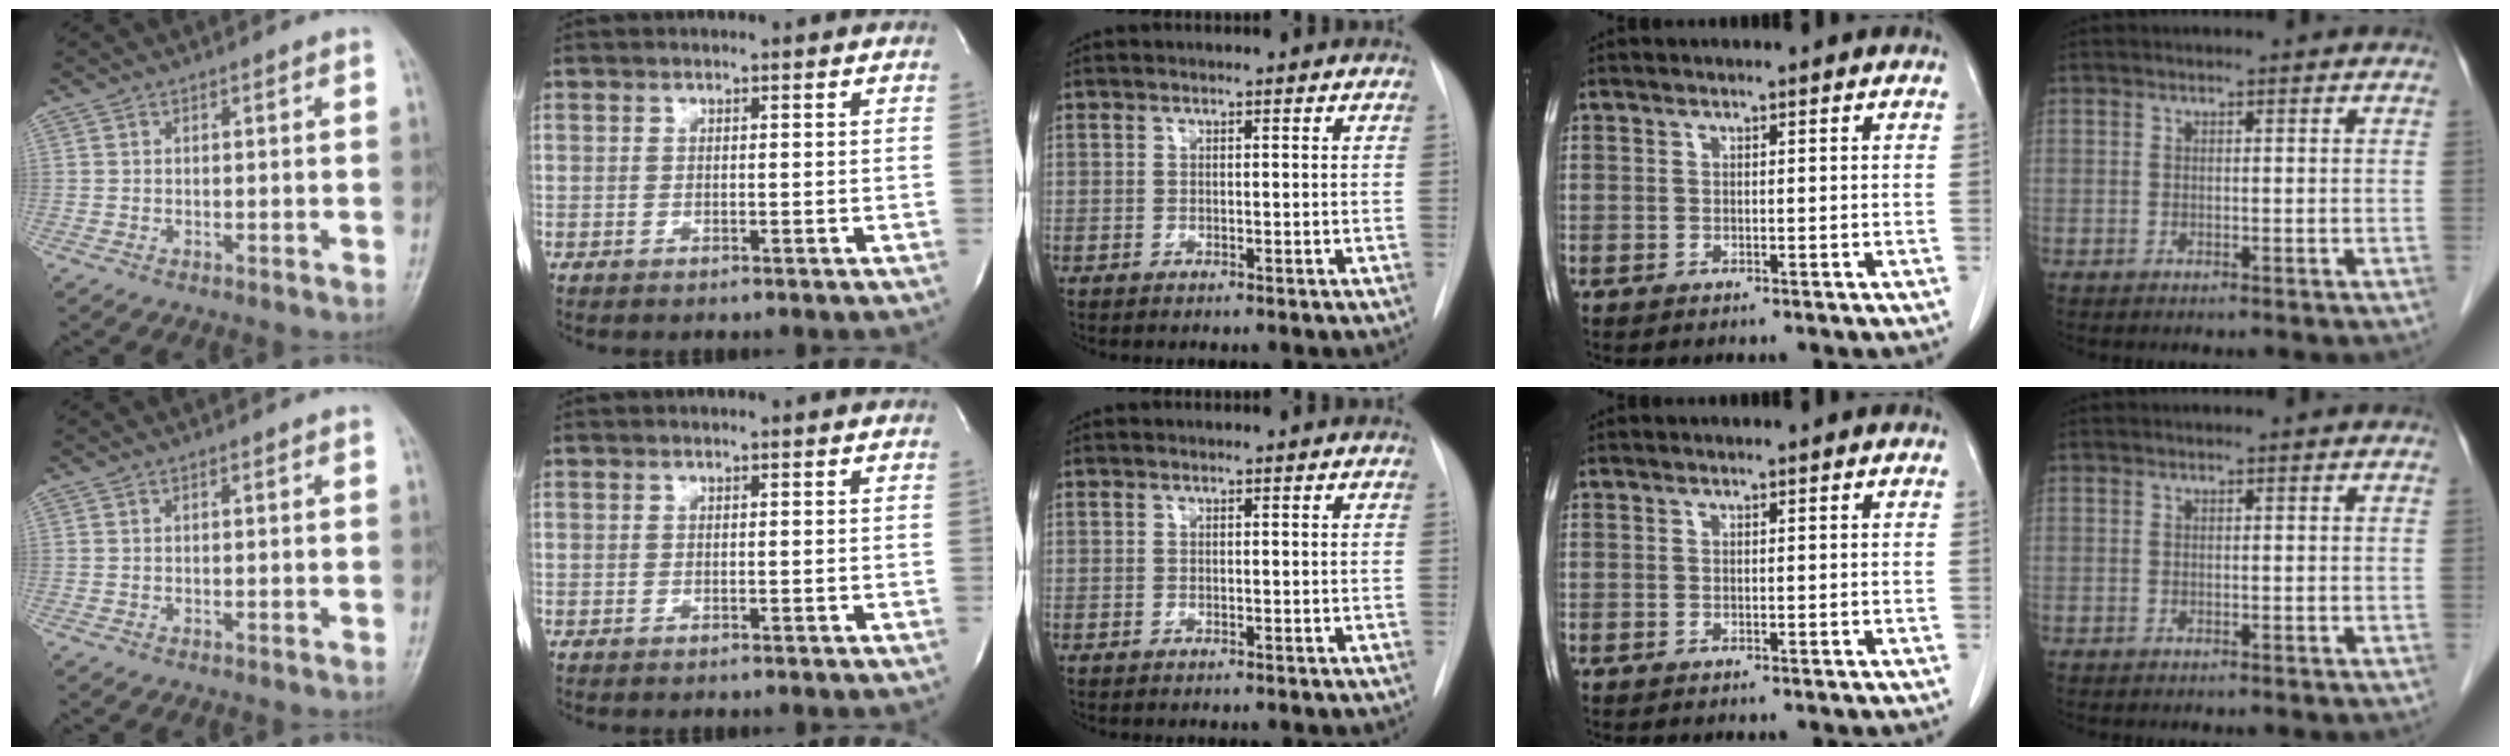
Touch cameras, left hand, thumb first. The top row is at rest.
{}